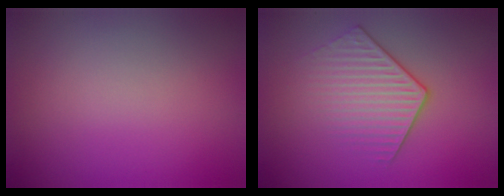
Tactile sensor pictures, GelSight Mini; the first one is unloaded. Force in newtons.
{"total": 3.8, "press": 3.1, "slide": 2.2}